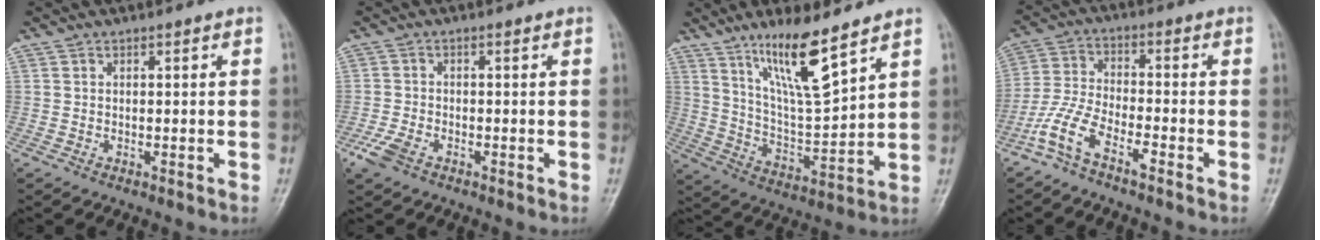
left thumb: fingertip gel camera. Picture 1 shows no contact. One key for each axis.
{"total": 4.0, "fx": -2.4, "fy": 2.1, "fz": 2.4, "tx": -0.059, "ty": 0.003, "tz": -0.047}
{"total": 12.8, "fx": 8.6, "fy": 2.1, "fz": 9.3, "tx": -0.159, "ty": -0.061, "tz": 0.170}
{"total": 7.4, "fx": -5.2, "fy": 2.0, "fz": 4.8, "tx": -0.114, "ty": 0.032, "tz": -0.117}